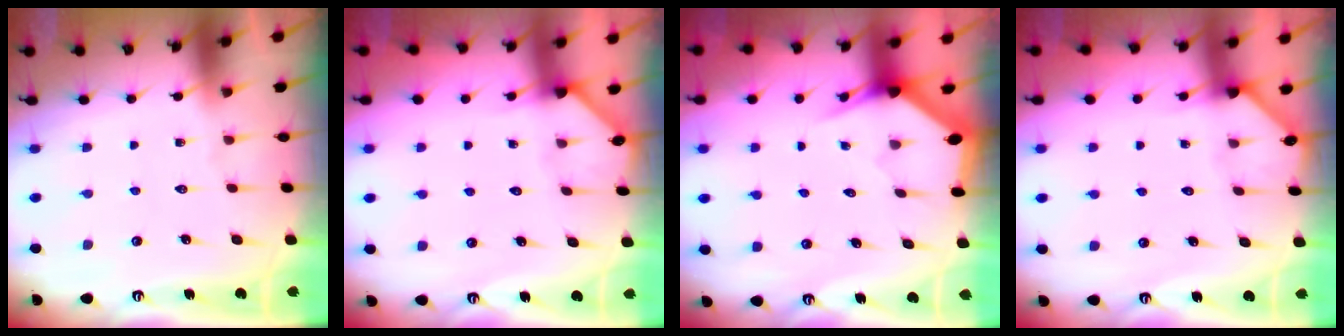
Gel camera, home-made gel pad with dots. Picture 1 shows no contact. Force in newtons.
{"total": 2.0, "press": 2.0, "slide": 0.1}
{"total": 3.0, "press": 3.0, "slide": 0.1}
{"total": 2.0, "press": 2.0, "slide": 0.1}